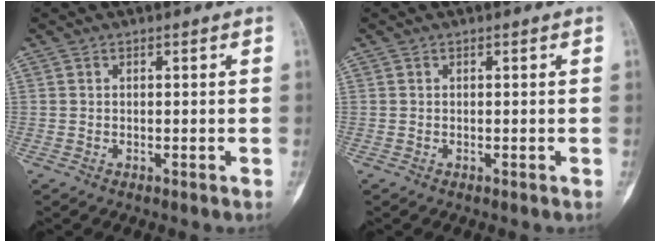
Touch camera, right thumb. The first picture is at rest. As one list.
[{"total": 0.0}]